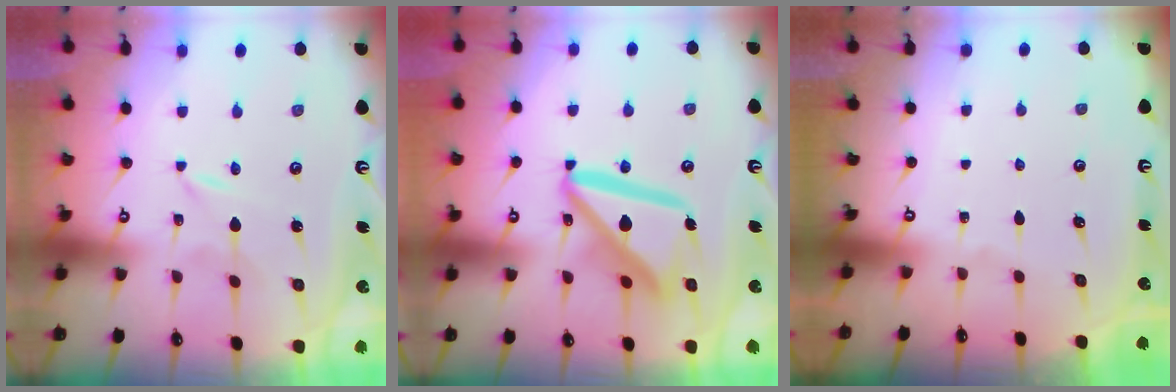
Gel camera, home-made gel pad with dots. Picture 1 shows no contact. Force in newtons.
{"total": 16.9, "press": 16.8, "slide": 2.0}
{"total": 0.0}